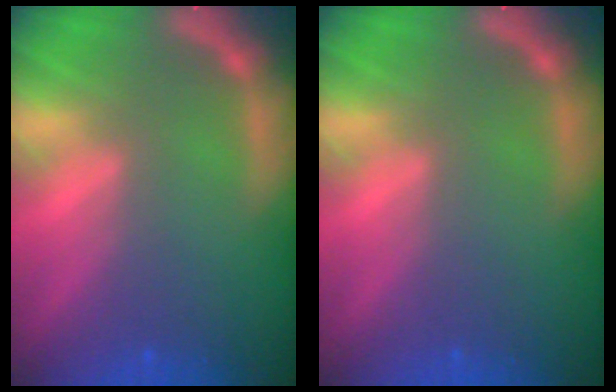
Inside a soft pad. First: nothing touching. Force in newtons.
{"total": 0.0}